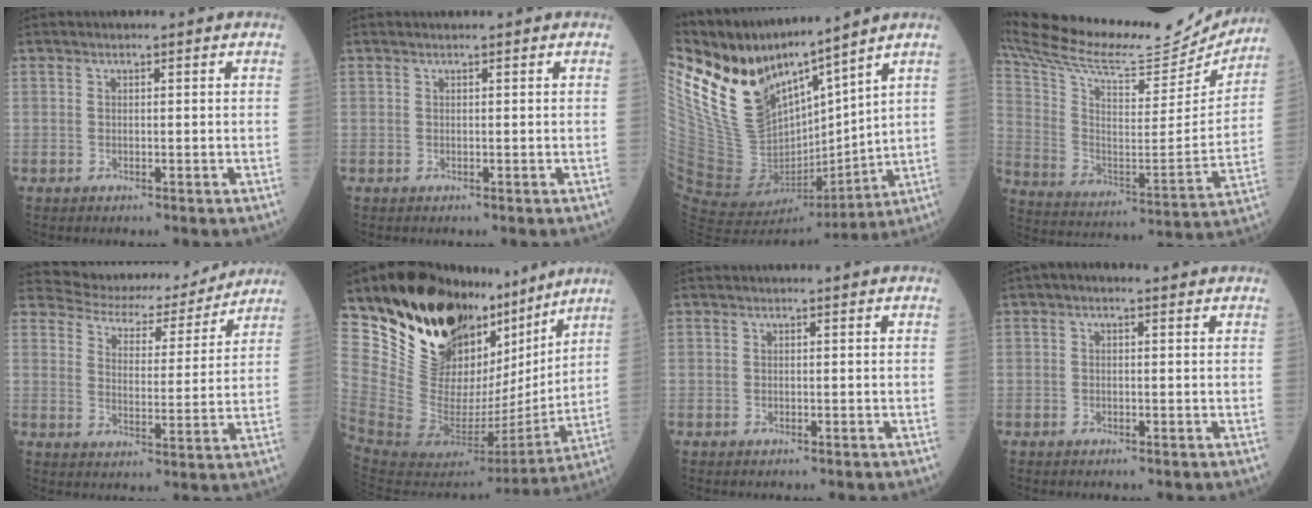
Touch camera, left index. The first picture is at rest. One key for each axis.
{"total": 0.0}
{"total": 16.7, "fx": 12.9, "fy": 5.5, "fz": 9.0, "tx": -0.181, "ty": -0.006, "tz": 0.260}
{"total": 31.3, "fx": 28.0, "fy": 7.2, "fz": 12.2, "tx": -0.249, "ty": -0.041, "tz": 0.408}
{"total": 13.7, "fx": 13.0, "fy": 3.6, "fz": 2.2, "tx": -0.027, "ty": 0.000, "tz": 0.172}
{"total": 28.0, "fx": 19.8, "fy": 12.6, "fz": 15.3, "tx": -0.251, "ty": -0.004, "tz": 0.336}
{"total": 0.0}
{"total": 1.4, "fx": 0.6, "fy": 0.8, "fz": 1.0, "tx": -0.019, "ty": 0.016, "tz": 0.004}